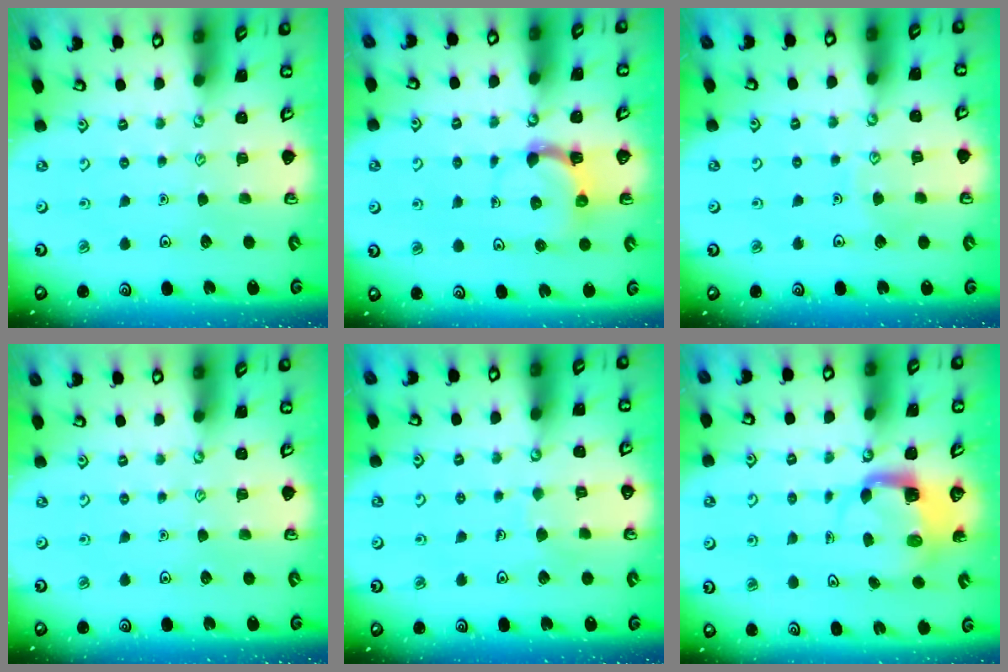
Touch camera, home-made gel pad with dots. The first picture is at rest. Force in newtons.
{"total": 4.6, "press": 4.6, "slide": 0.8}
{"total": 5.1, "press": 5.1, "slide": 0.6}
{"total": 0.0}
{"total": 4.1, "press": 4.1, "slide": 0.2}
{"total": 4.0, "press": 4.0, "slide": 0.4}